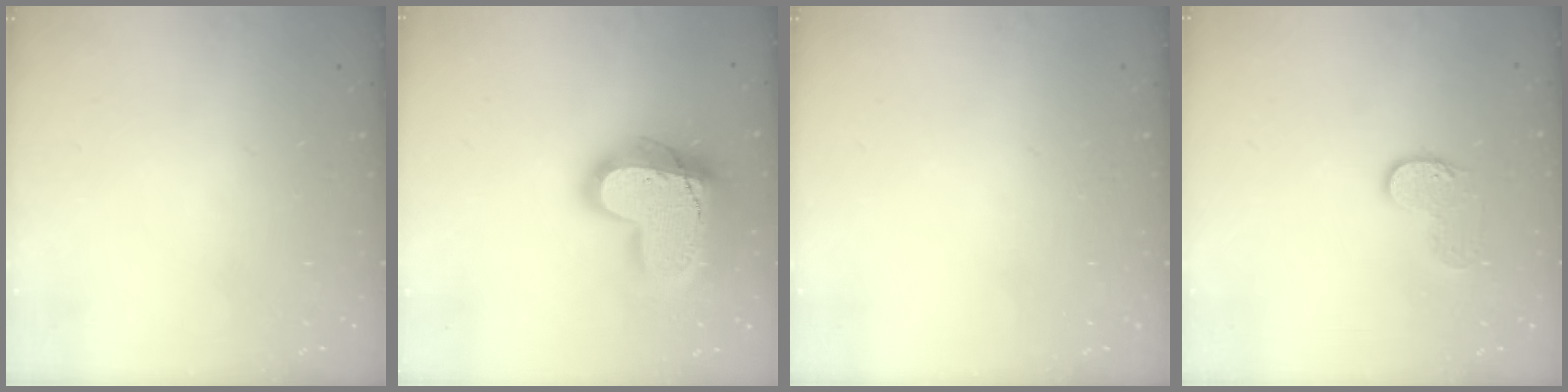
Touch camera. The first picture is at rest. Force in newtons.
{"total": 21.7, "press": 21.6, "slide": 1.9}
{"total": 0.0}
{"total": 7.4, "press": 7.4, "slide": 0.2}